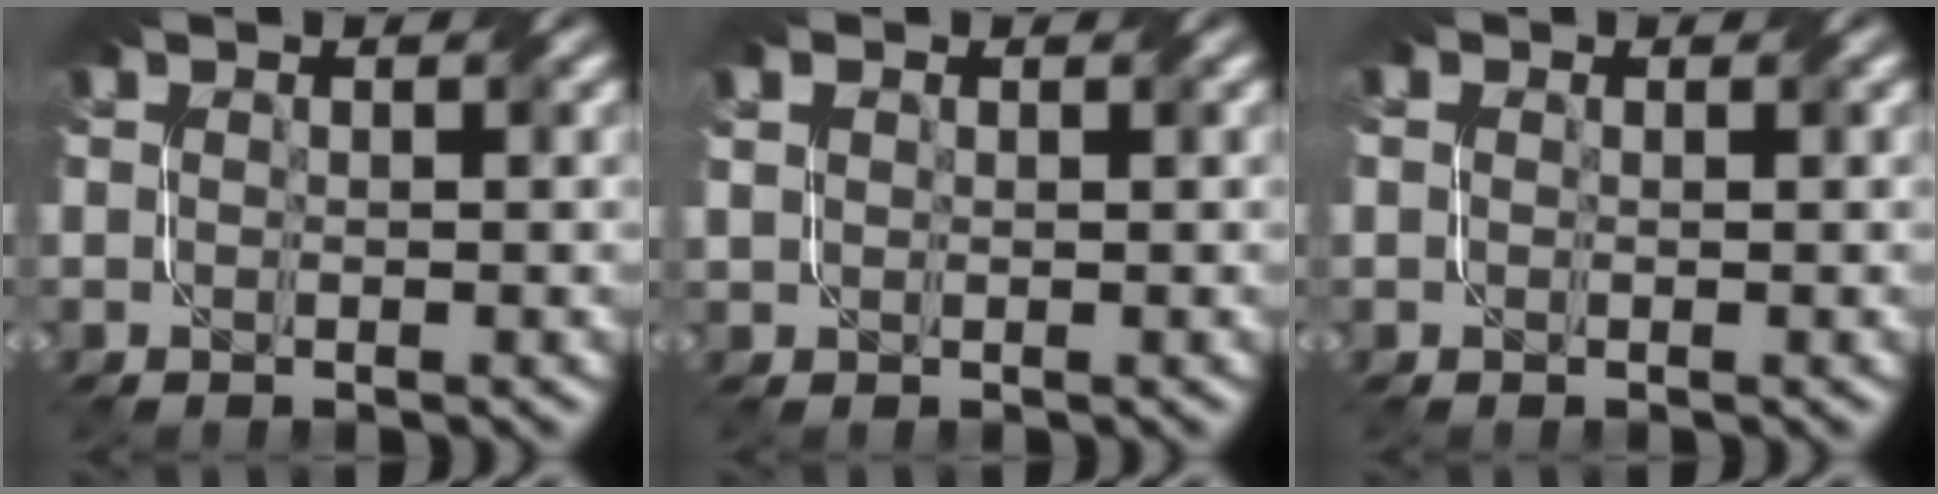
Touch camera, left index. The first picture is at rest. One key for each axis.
{"total": 1.4, "fx": 0.7, "fy": 1.0, "fz": 0.7, "tx": -0.016, "ty": 0.005, "tz": 0.014}
{"total": 1.2, "fx": 0.4, "fy": 0.9, "fz": 0.6, "tx": -0.015, "ty": 0.003, "tz": -0.001}